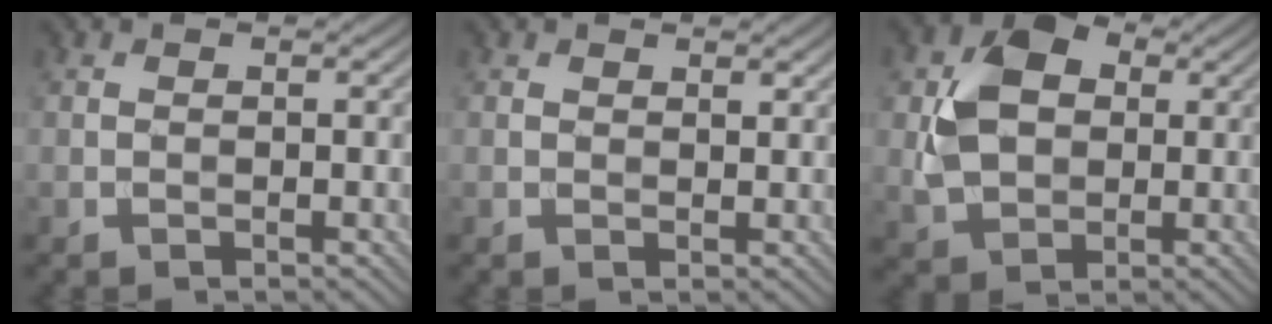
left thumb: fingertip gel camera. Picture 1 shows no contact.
{"total": 1.3, "force": [1.0, 0.6, 0.4], "torque": [-0.010, 0.000, 0.021]}
{"total": 7.5, "force": [1.3, 6.0, 4.4], "torque": [-0.097, 0.004, 0.026]}